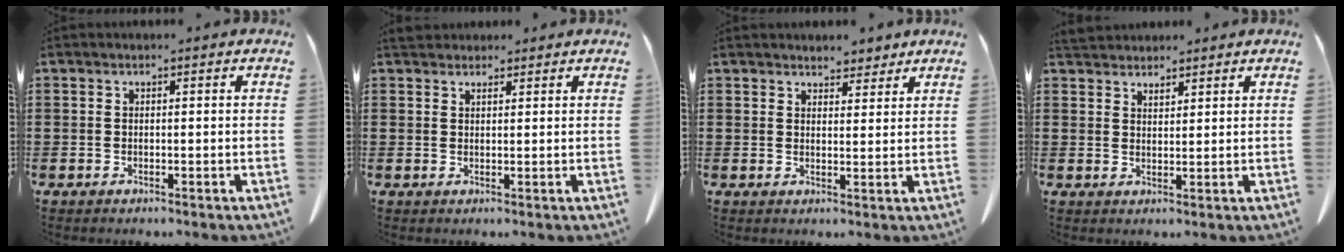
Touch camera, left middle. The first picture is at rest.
{"total": 2.0, "force": [1.8, 0.8, 0.4], "torque": [-0.014, 0.005, 0.035]}
{"total": 3.7, "force": [3.5, 1.2, 0.3], "torque": [-0.008, -0.008, 0.066]}
{"total": 3.0, "force": [2.9, 0.7, 0.0], "torque": [-0.008, -0.004, 0.057]}